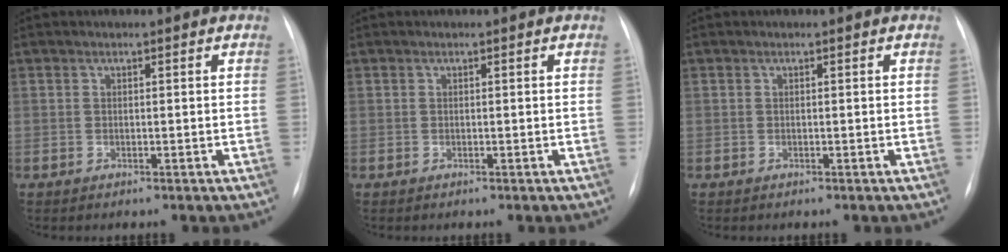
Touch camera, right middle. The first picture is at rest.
{"total": 0.0}
{"total": 0.0}